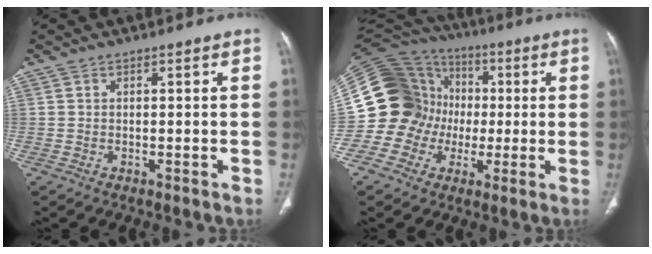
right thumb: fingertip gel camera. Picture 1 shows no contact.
{"total": 20.6, "force": [-1.2, 19.1, 7.7], "torque": [-0.133, 0.073, -0.018]}